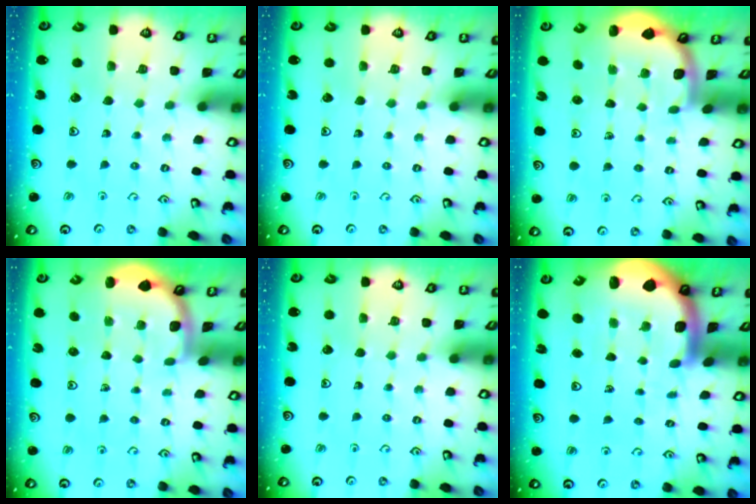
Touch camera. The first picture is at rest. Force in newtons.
{"total": 0.0}
{"total": 1.7, "press": 1.7, "slide": 0.0}
{"total": 1.8, "press": 1.8, "slide": 0.0}
{"total": 0.0}
{"total": 6.0, "press": 5.9, "slide": 0.8}